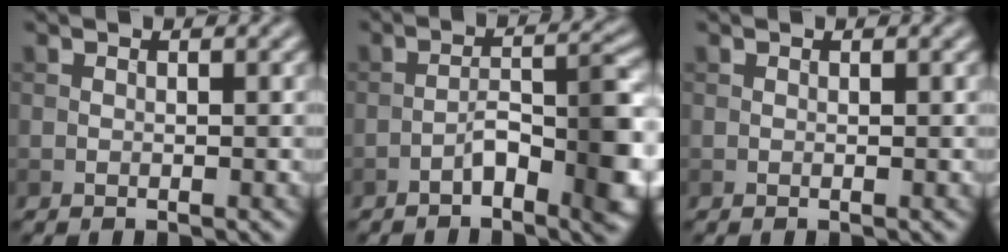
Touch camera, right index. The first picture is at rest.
{"total": 5.5, "force": [-2.6, 1.6, 4.5], "torque": [-0.065, 0.013, -0.043]}
{"total": 0.0}